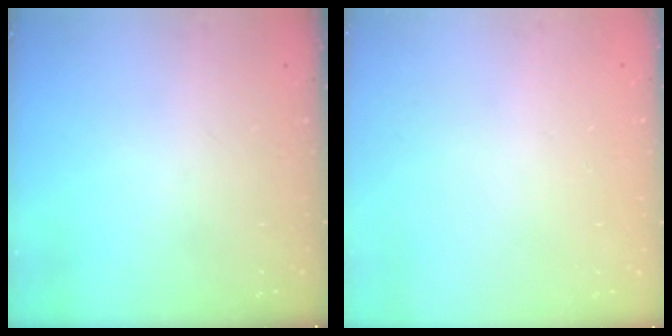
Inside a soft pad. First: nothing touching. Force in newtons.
{"total": 0.0}